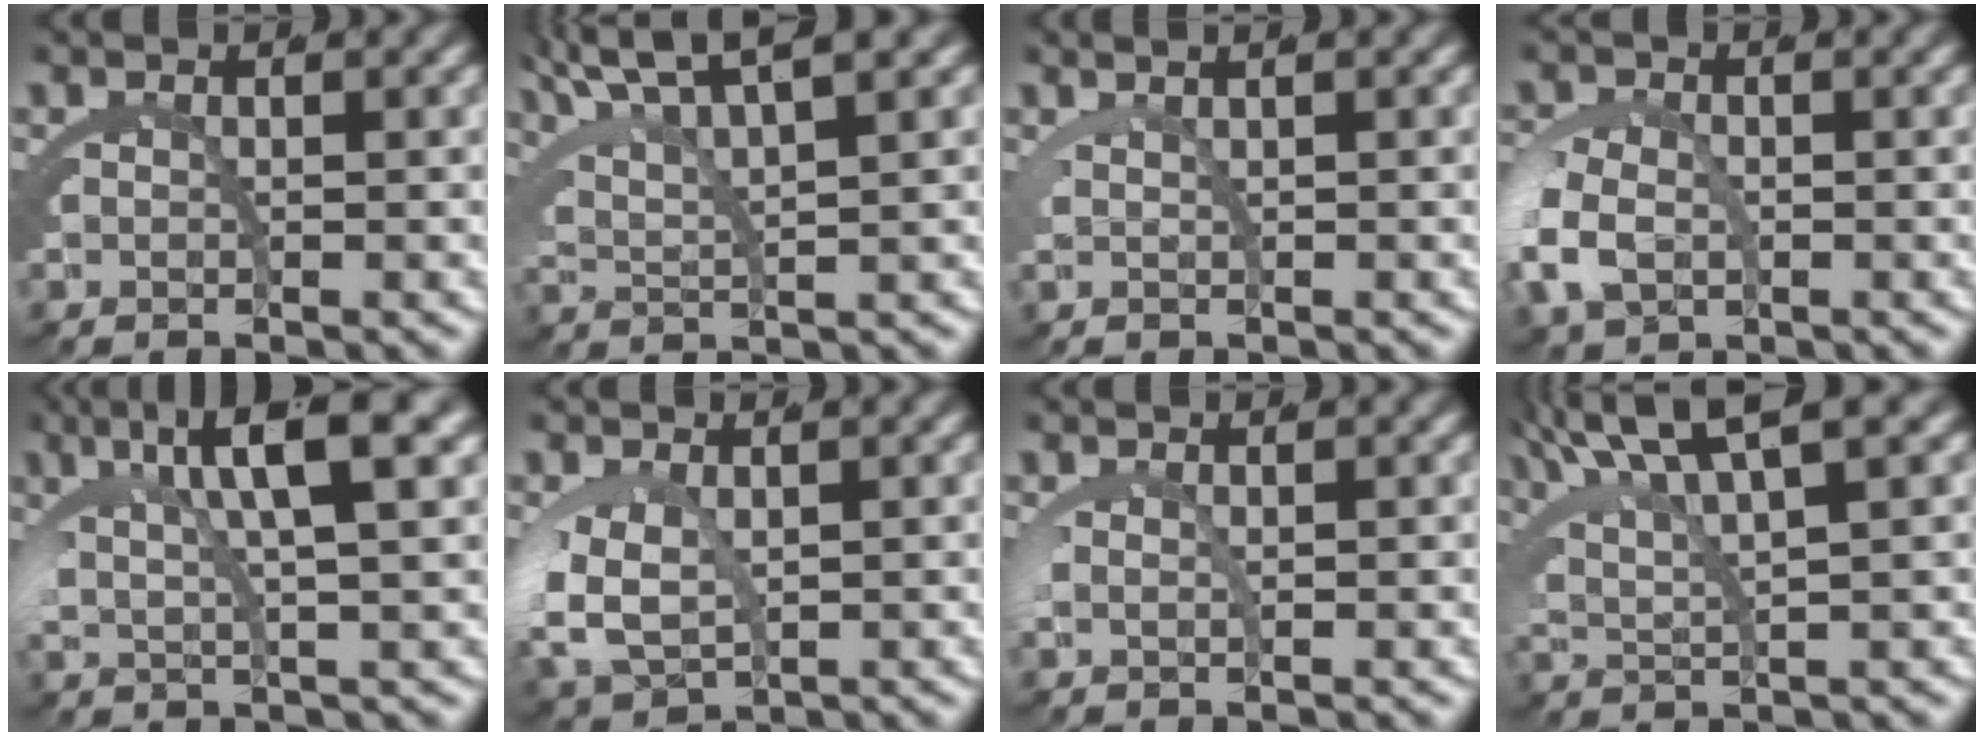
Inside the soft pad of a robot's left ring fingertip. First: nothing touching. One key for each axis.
{"total": 5.3, "fx": 4.4, "fy": 0.9, "fz": 2.8, "tx": -0.060, "ty": 0.016, "tz": 0.079}
{"total": 1.2, "fx": 0.9, "fy": 0.2, "fz": 0.8, "tx": -0.007, "ty": 0.014, "tz": 0.011}
{"total": 3.5, "fx": -0.3, "fy": 2.6, "fz": 2.3, "tx": -0.073, "ty": -0.007, "tz": 0.002}
{"total": 7.2, "fx": 3.8, "fy": 1.5, "fz": 6.0, "tx": -0.103, "ty": 0.019, "tz": 0.060}
{"total": 5.2, "fx": 0.4, "fy": 3.9, "fz": 3.3, "tx": -0.100, "ty": -0.013, "tz": 0.022}
{"total": 1.0, "fx": 0.3, "fy": 0.6, "fz": 0.8, "tx": -0.034, "ty": -0.002, "tz": 0.006}
{"total": 7.0, "fx": 5.2, "fy": 1.6, "fz": 4.4, "tx": -0.083, "ty": 0.023, "tz": 0.086}